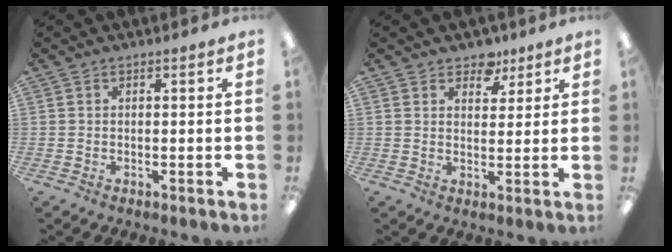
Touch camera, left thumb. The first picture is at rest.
{"total": 6.2, "force": [4.5, 3.8, 1.9], "torque": [-0.013, -0.022, 0.077]}